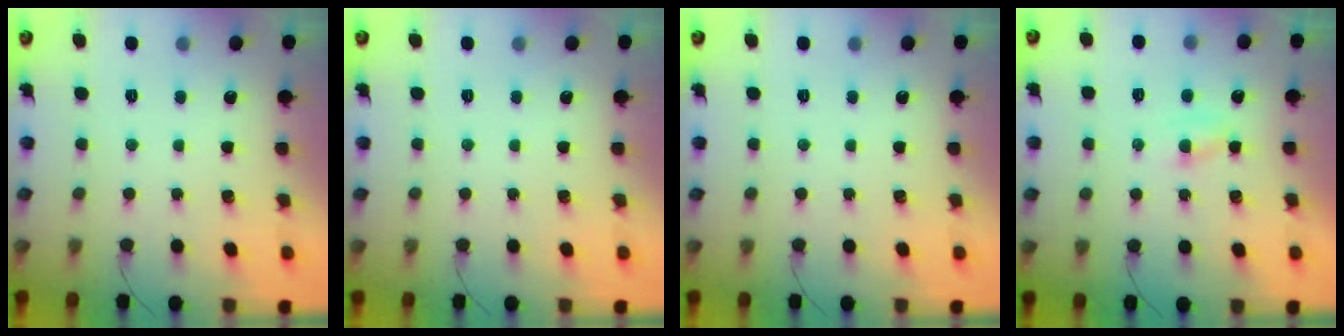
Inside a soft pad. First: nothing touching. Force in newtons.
{"total": 0.0}
{"total": 0.0}
{"total": 1.6, "press": 1.4, "slide": 0.7}